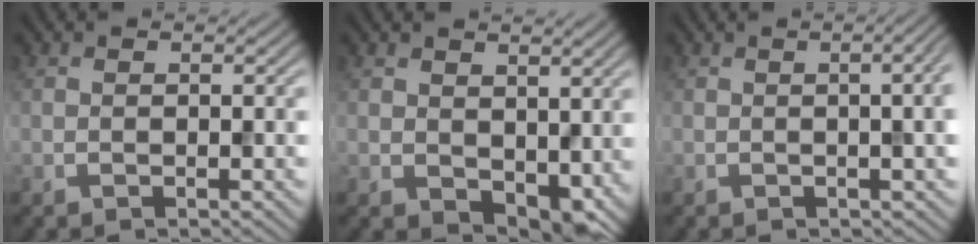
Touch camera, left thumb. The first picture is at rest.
{"total": 5.3, "force": [1.2, 3.6, 3.7], "torque": [-0.068, -0.020, 0.031]}
{"total": 5.6, "force": [0.2, 1.8, 5.3], "torque": [-0.053, 0.013, -0.001]}